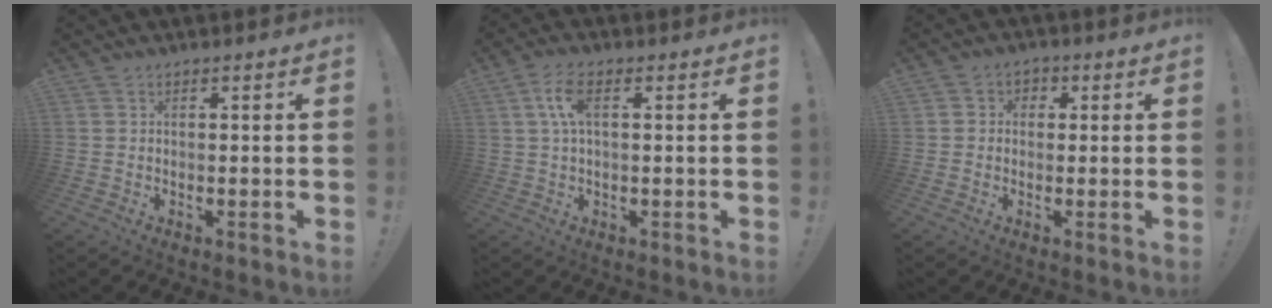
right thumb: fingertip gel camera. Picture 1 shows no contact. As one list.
[{"total": 6.7, "force": [1.5, 2.8, 5.9], "torque": [-0.120, 0.003, 0.028]}, {"total": 3.2, "force": [-0.8, 2.9, 1.0], "torque": [-0.012, 0.010, -0.014]}]